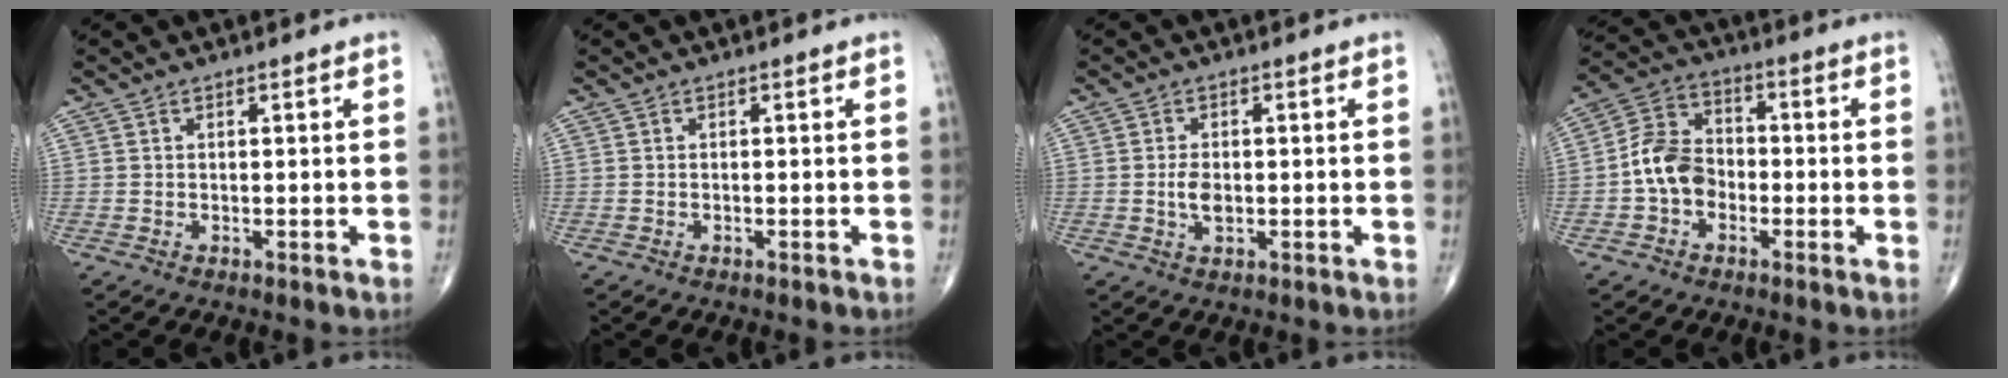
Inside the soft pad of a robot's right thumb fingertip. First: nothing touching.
{"total": 0.0}
{"total": 3.1, "force": [-0.3, 1.8, 2.6], "torque": [-0.045, 0.000, -0.006]}
{"total": 8.9, "force": [-2.1, 6.7, 5.5], "torque": [-0.086, 0.036, -0.053]}